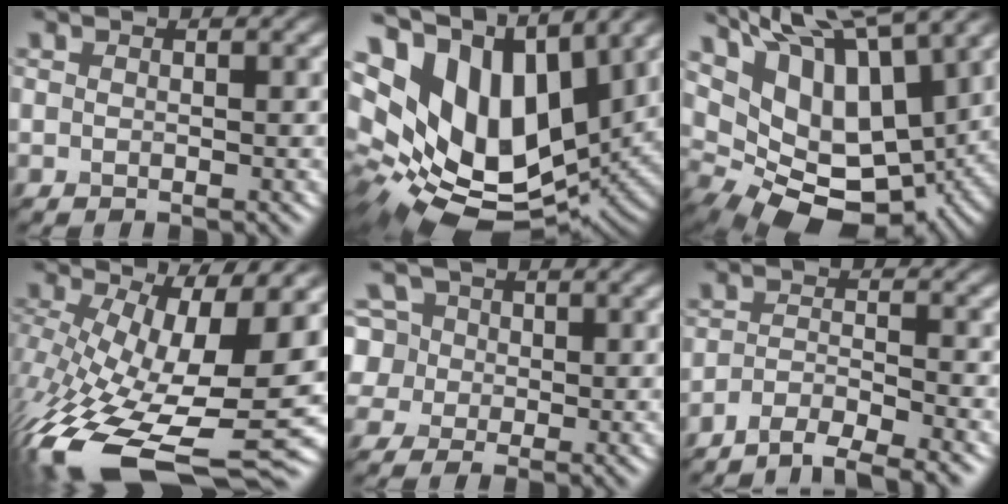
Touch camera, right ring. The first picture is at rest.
{"total": 16.9, "force": [5.6, 10.0, 12.4], "torque": [-0.270, 0.008, 0.109]}
{"total": 15.2, "force": [7.2, 7.6, 11.0], "torque": [-0.210, 0.040, 0.147]}
{"total": 16.6, "force": [-4.7, 6.4, 14.5], "torque": [-0.274, -0.026, -0.073]}
{"total": 6.1, "force": [1.9, 5.2, 2.5], "torque": [-0.050, 0.033, 0.008]}
{"total": 3.2, "force": [-2.8, 0.5, 1.5], "torque": [-0.025, 0.002, -0.057]}